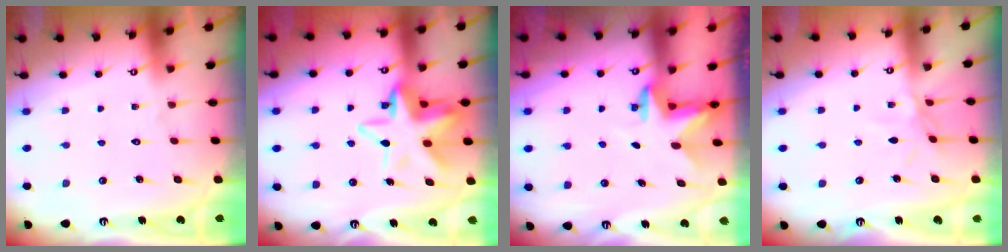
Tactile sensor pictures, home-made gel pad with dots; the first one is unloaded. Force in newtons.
{"total": 12.9, "press": 12.5, "slide": 3.4}
{"total": 2.4, "press": 2.4, "slide": 0.4}
{"total": 4.0, "press": 3.9, "slide": 0.4}